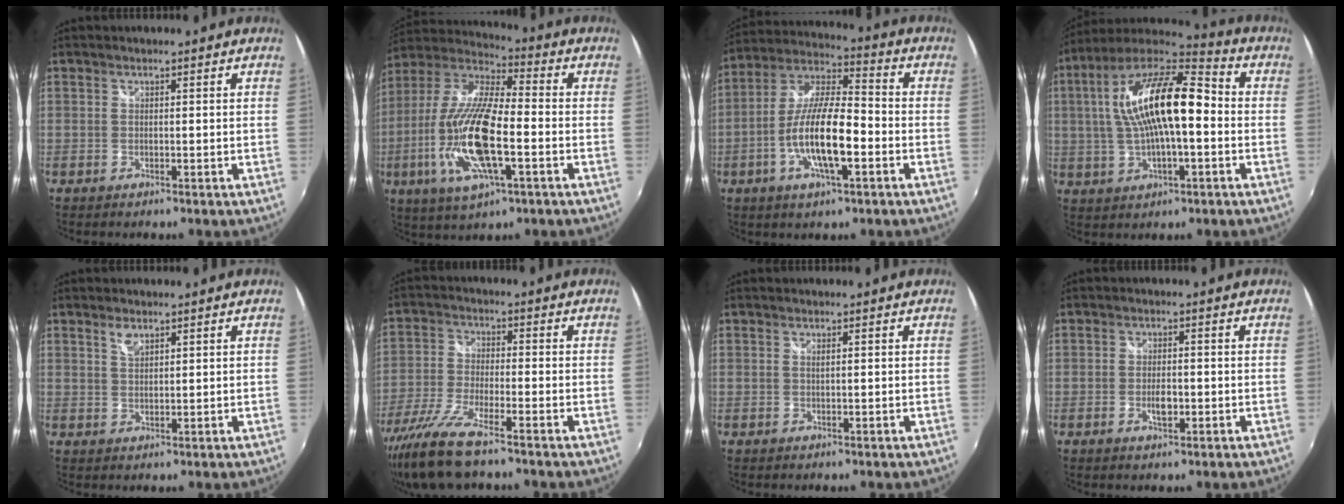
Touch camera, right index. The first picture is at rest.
{"total": 20.2, "force": [-5.1, 6.5, 18.4], "torque": [-0.378, -0.018, -0.102]}
{"total": 14.4, "force": [-4.3, 3.9, 13.1], "torque": [-0.260, -0.004, -0.083]}
{"total": 19.0, "force": [0.8, 6.4, 17.9], "torque": [-0.329, 0.021, 0.002]}
{"total": 2.5, "force": [1.6, 1.0, 1.5], "torque": [-0.026, 0.002, 0.030]}
{"total": 10.7, "force": [-8.0, 1.3, 6.9], "torque": [-0.153, -0.030, -0.157]}
{"total": 0.6, "force": [0.3, 0.0, 0.5], "torque": [-0.010, 0.000, 0.005]}
{"total": 3.0, "force": [-0.8, 1.4, 2.5], "torque": [-0.043, -0.003, -0.013]}